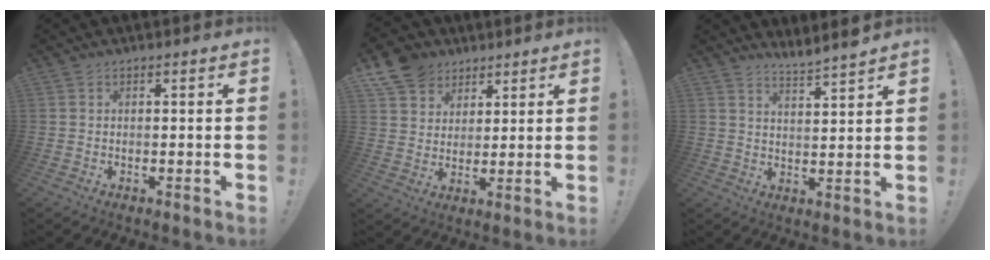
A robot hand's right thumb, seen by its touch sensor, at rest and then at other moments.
{"total": 10.3, "force": [6.8, 7.3, 2.3], "torque": [-0.046, -0.042, 0.138]}
{"total": 5.3, "force": [4.9, -0.4, 2.0], "torque": [-0.030, -0.039, 0.083]}